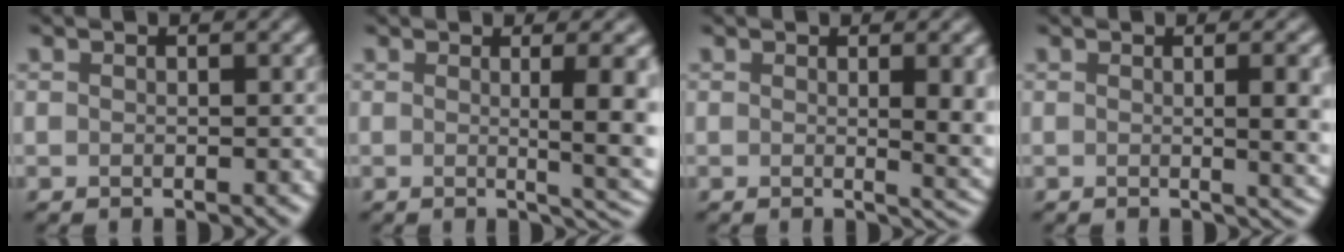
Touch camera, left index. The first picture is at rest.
{"total": 6.7, "force": [0.2, 2.0, 6.4], "torque": [-0.060, -0.006, 0.009]}
{"total": 5.5, "force": [0.5, 1.8, 5.2], "torque": [-0.051, -0.006, 0.010]}
{"total": 5.8, "force": [0.3, 2.1, 5.4], "torque": [-0.043, 0.001, 0.006]}